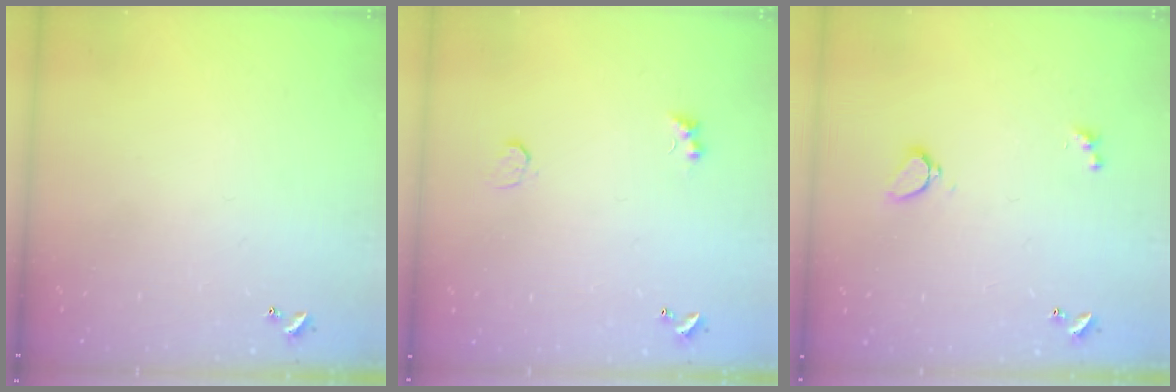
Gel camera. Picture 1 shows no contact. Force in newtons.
{"total": 2.1, "press": 2.0, "slide": 0.6}
{"total": 2.9, "press": 2.6, "slide": 1.3}